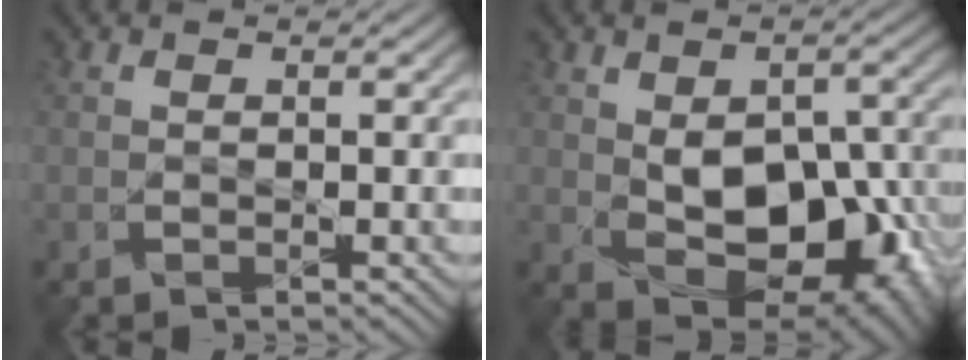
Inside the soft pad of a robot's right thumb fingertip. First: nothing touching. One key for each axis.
{"total": 12.4, "fx": -1.5, "fy": 8.2, "fz": 9.2, "tx": -0.123, "ty": -0.016, "tz": -0.011}